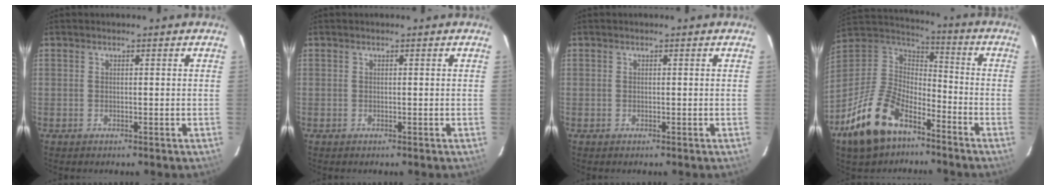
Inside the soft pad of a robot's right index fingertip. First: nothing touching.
{"total": 0.0}
{"total": 0.0}
{"total": 19.5, "force": [-11.6, 10.7, 11.4], "torque": [-0.256, -0.003, -0.208]}